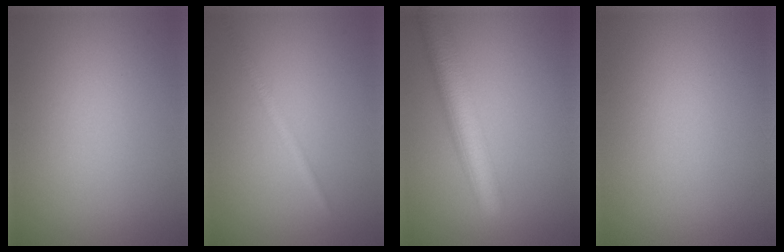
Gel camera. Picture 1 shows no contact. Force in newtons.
{"total": 1.3, "press": 1.3, "slide": 0.0}
{"total": 6.1, "press": 6.1, "slide": 0.3}
{"total": 0.0}